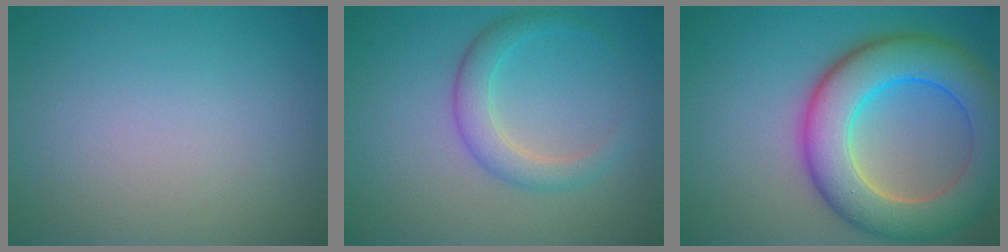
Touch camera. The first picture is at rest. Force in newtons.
{"total": 2.9, "press": 2.9, "slide": 0.1}
{"total": 9.8, "press": 9.8, "slide": 0.4}